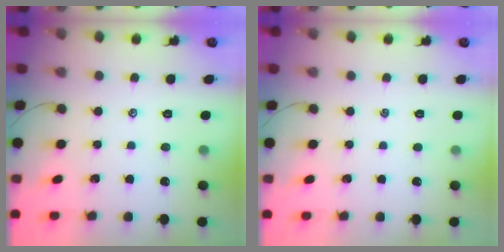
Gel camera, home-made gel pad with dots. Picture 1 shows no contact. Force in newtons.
{"total": 0.0}